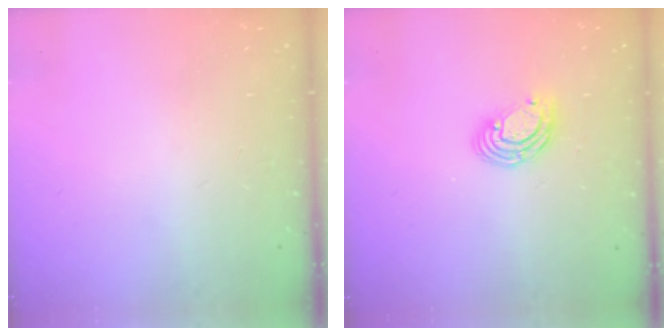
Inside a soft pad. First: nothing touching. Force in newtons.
{"total": 7.5, "press": 7.4, "slide": 1.3}